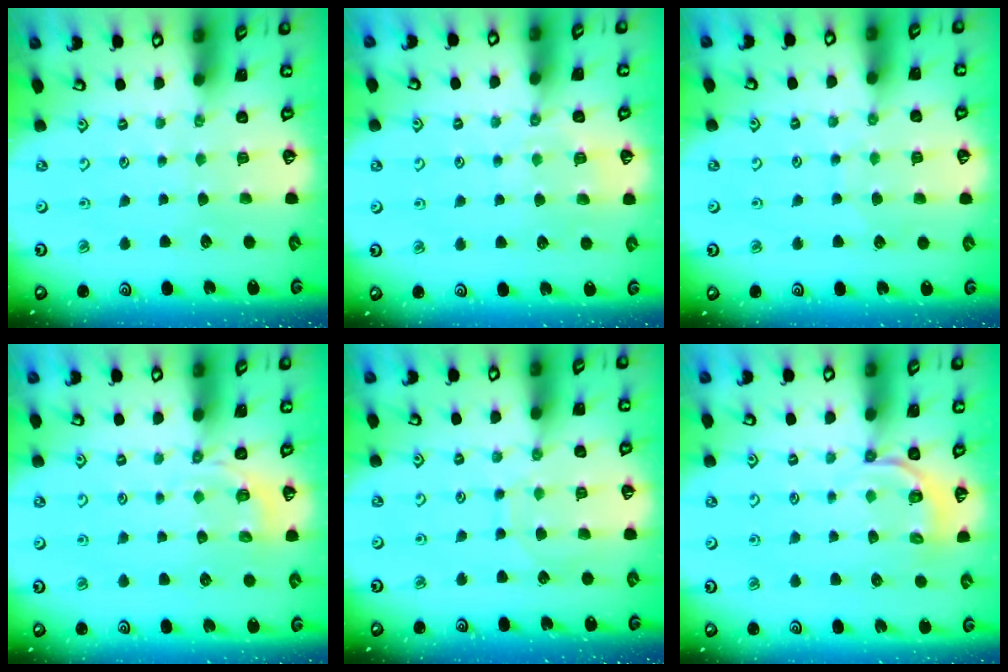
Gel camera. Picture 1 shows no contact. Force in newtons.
{"total": 6.1, "press": 6.1, "slide": 0.9}
{"total": 5.0, "press": 4.9, "slide": 0.4}
{"total": 2.9, "press": 2.2, "slide": 1.8}
{"total": 7.2, "press": 7.1, "slide": 0.6}
{"total": 5.1, "press": 4.8, "slide": 1.8}